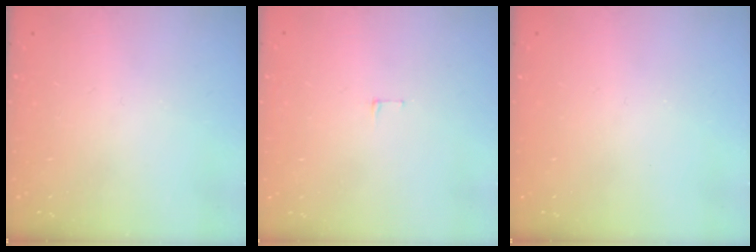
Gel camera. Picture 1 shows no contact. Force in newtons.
{"total": 3.8, "press": 3.8, "slide": 0.3}
{"total": 0.0}